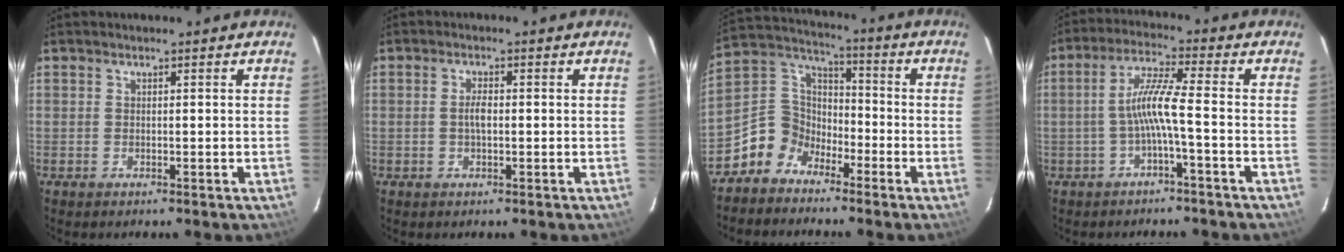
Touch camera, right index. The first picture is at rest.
{"total": 2.2, "force": [-0.2, 0.8, 2.0], "torque": [-0.041, 0.003, -0.005]}
{"total": 8.7, "force": [-5.9, 6.3, 1.3], "torque": [-0.045, 0.045, -0.133]}
{"total": 6.3, "force": [-2.1, -0.5, 6.0], "torque": [-0.133, 0.012, -0.038]}